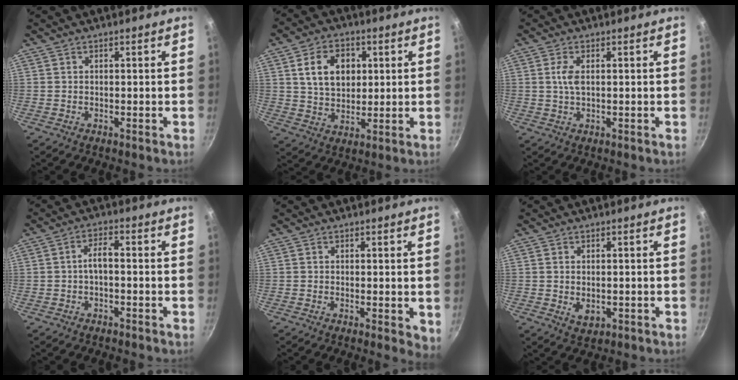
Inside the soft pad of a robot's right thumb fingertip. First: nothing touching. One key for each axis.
{"total": 10.6, "fx": 2.7, "fy": 7.6, "fz": 6.8, "tx": -0.092, "ty": -0.003, "tz": 0.047}
{"total": 3.0, "fx": 0.6, "fy": 1.3, "fz": 2.7, "tx": -0.059, "ty": 0.003, "tz": 0.011}
{"total": 3.3, "fx": -0.8, "fy": 1.3, "fz": 2.9, "tx": -0.057, "ty": 0.022, "tz": -0.018}
{"total": 3.5, "fx": -0.1, "fy": 1.4, "fz": 3.2, "tx": -0.039, "ty": -0.010, "tz": -0.002}
{"total": 3.3, "fx": -0.3, "fy": 2.3, "fz": 2.3, "tx": -0.039, "ty": -0.007, "tz": 0.002}